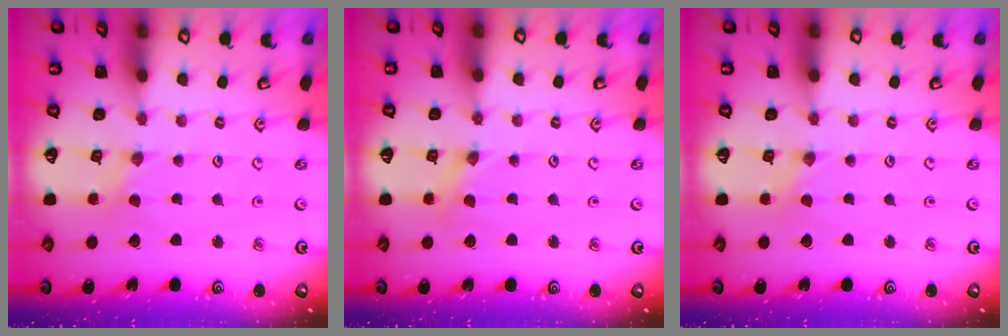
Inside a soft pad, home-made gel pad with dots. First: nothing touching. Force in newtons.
{"total": 1.6, "press": 1.6, "slide": 0.1}
{"total": 0.0}